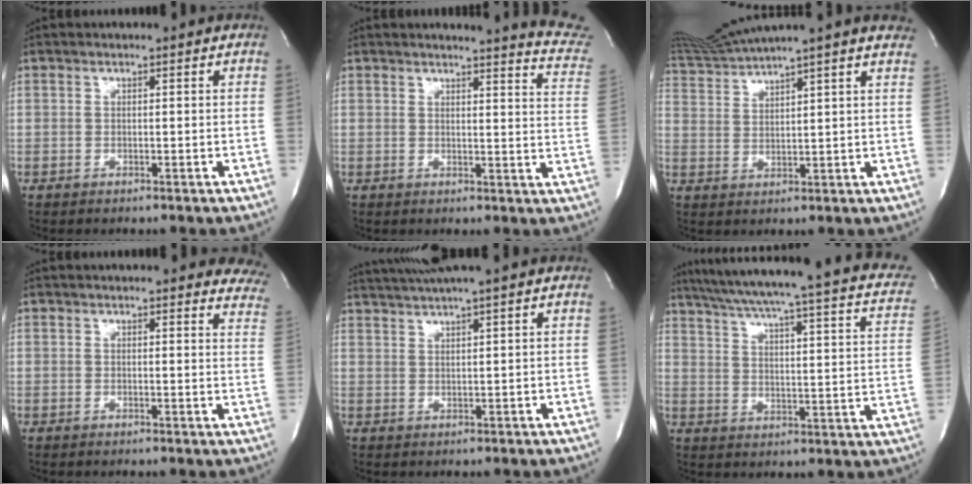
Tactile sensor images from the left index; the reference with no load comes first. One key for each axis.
{"total": 12.5, "fx": 12.2, "fy": 0.2, "fz": 2.7, "tx": -0.016, "ty": -0.103, "tz": 0.102}
{"total": 13.7, "fx": 12.6, "fy": -1.7, "fz": 5.2, "tx": -0.097, "ty": -0.013, "tz": 0.190}
{"total": 15.5, "fx": 14.4, "fy": 3.5, "fz": 4.3, "tx": -0.028, "ty": -0.041, "tz": 0.134}
{"total": 5.6, "fx": 4.8, "fy": -1.6, "fz": 2.5, "tx": -0.046, "ty": 0.015, "tz": 0.084}
{"total": 25.4, "fx": 19.2, "fy": 3.5, "fz": 16.2, "tx": -0.241, "ty": -0.015, "tz": 0.229}